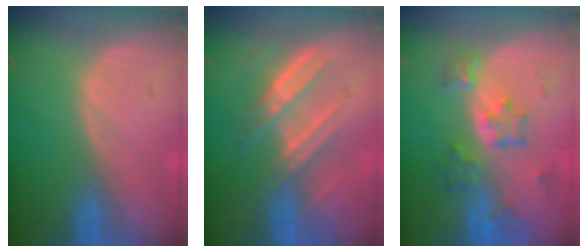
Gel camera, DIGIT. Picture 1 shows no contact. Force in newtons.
{"total": 6.9, "press": 6.8, "slide": 1.0}
{"total": 7.2, "press": 6.5, "slide": 3.1}